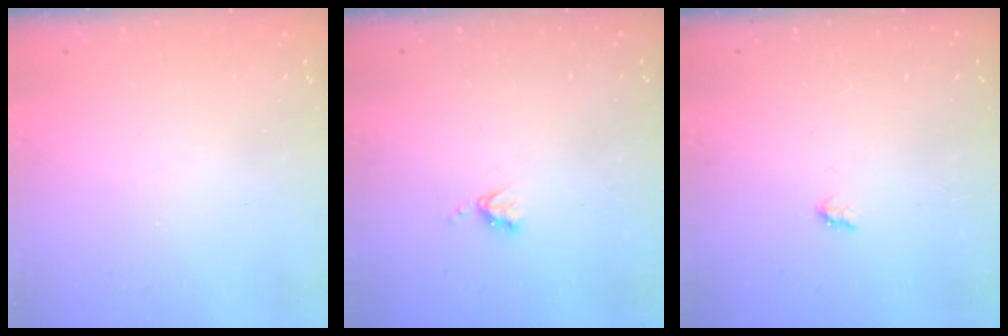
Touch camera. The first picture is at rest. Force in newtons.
{"total": 3.7, "press": 3.6, "slide": 0.5}
{"total": 1.9, "press": 1.9, "slide": 0.3}